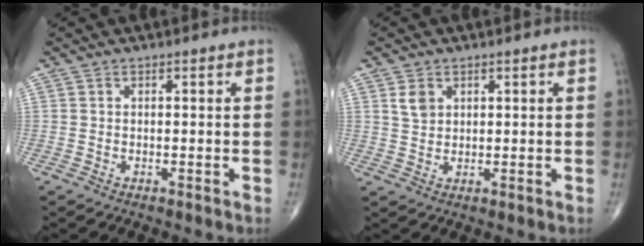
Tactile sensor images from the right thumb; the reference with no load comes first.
{"total": 3.1, "force": [1.4, 2.3, 1.6], "torque": [-0.020, -0.007, 0.030]}